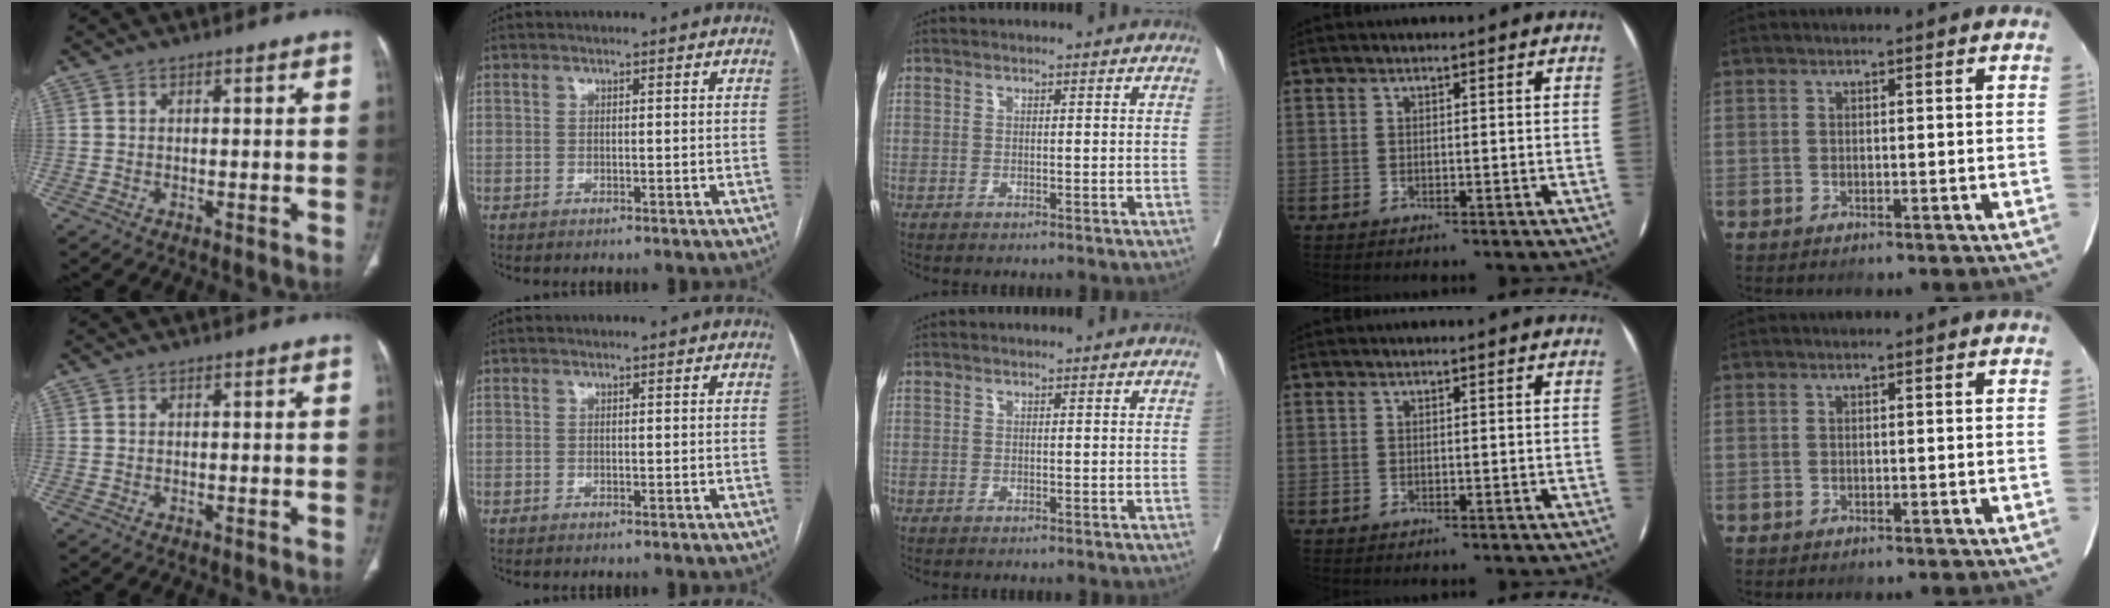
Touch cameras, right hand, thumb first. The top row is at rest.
{}